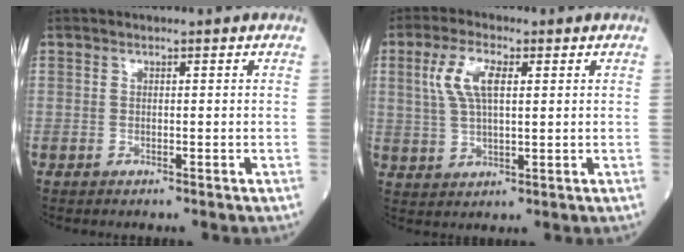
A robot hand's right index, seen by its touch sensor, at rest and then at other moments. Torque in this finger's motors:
{"motor_torque": [0.14, 0.07, 0.15, 0.07]}